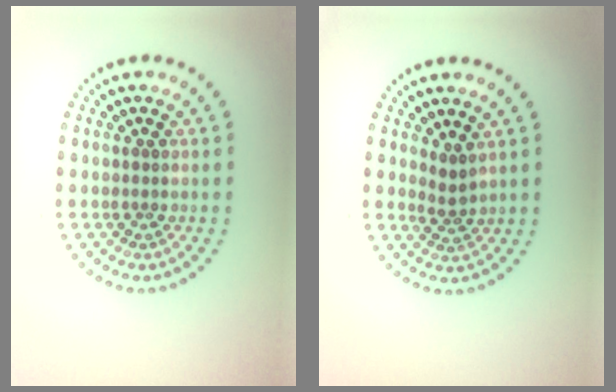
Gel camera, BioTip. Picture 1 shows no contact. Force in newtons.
{"total": 1.6, "press": 1.0, "slide": 1.2}